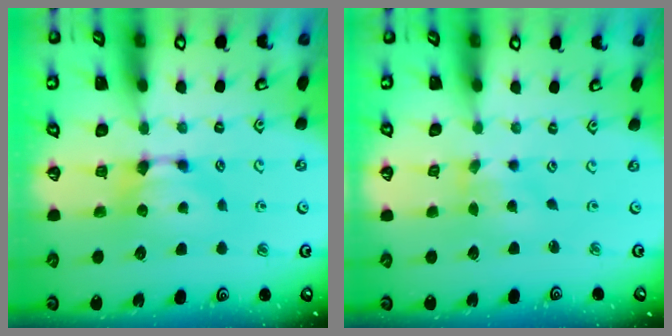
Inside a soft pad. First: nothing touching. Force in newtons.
{"total": 2.1, "press": 1.8, "slide": 1.0}